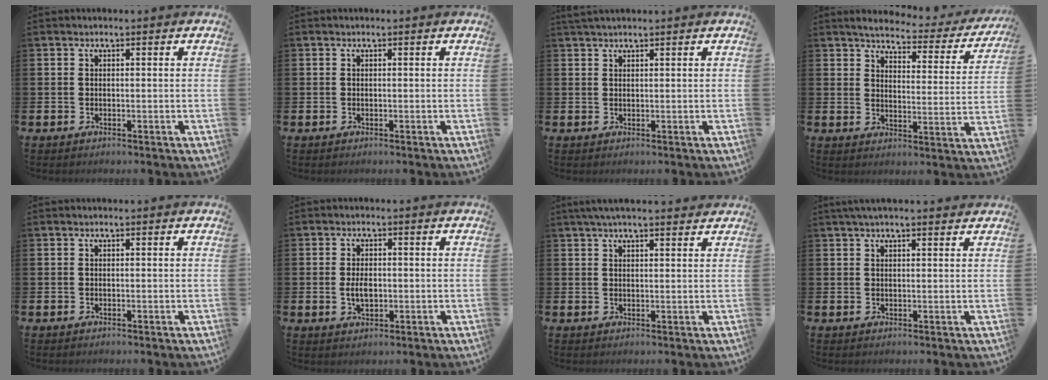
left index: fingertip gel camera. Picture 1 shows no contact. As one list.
[{"total": 0.0}, {"total": 1.5, "force": [1.4, 0.2, 0.5], "torque": [-0.007, 0.001, 0.024]}, {"total": 3.9, "force": [3.6, 1.1, 1.1], "torque": [-0.036, -0.031, 0.052]}, {"total": 0.0}, {"total": 2.9, "force": [-0.1, 1.7, 2.4], "torque": [-0.035, 0.001, -0.005]}, {"total": 3.4, "force": [2.9, 0.5, 1.6], "torque": [-0.033, -0.003, 0.052]}, {"total": 2.3, "force": [1.9, 0.3, 1.1], "torque": [-0.020, 0.001, 0.033]}]